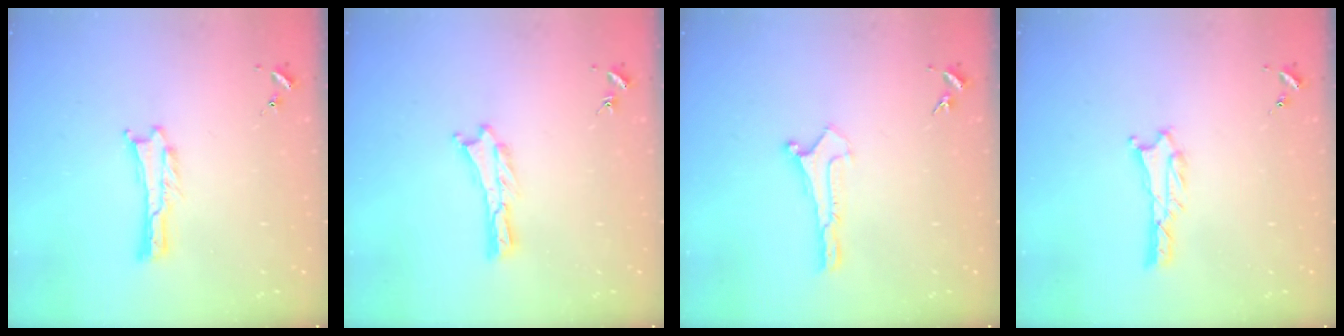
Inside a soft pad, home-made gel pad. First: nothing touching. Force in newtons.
{"total": 0.0}
{"total": 0.0}
{"total": 1.3, "press": 1.3, "slide": 0.3}